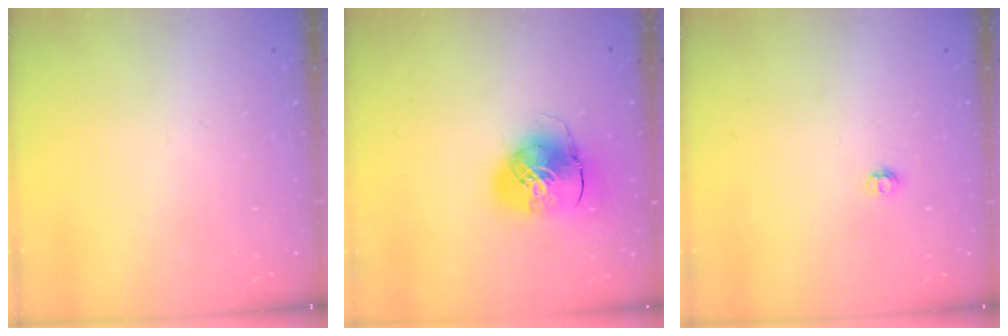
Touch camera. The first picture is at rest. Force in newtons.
{"total": 10.5, "press": 10.4, "slide": 1.8}
{"total": 2.9, "press": 2.9, "slide": 0.4}